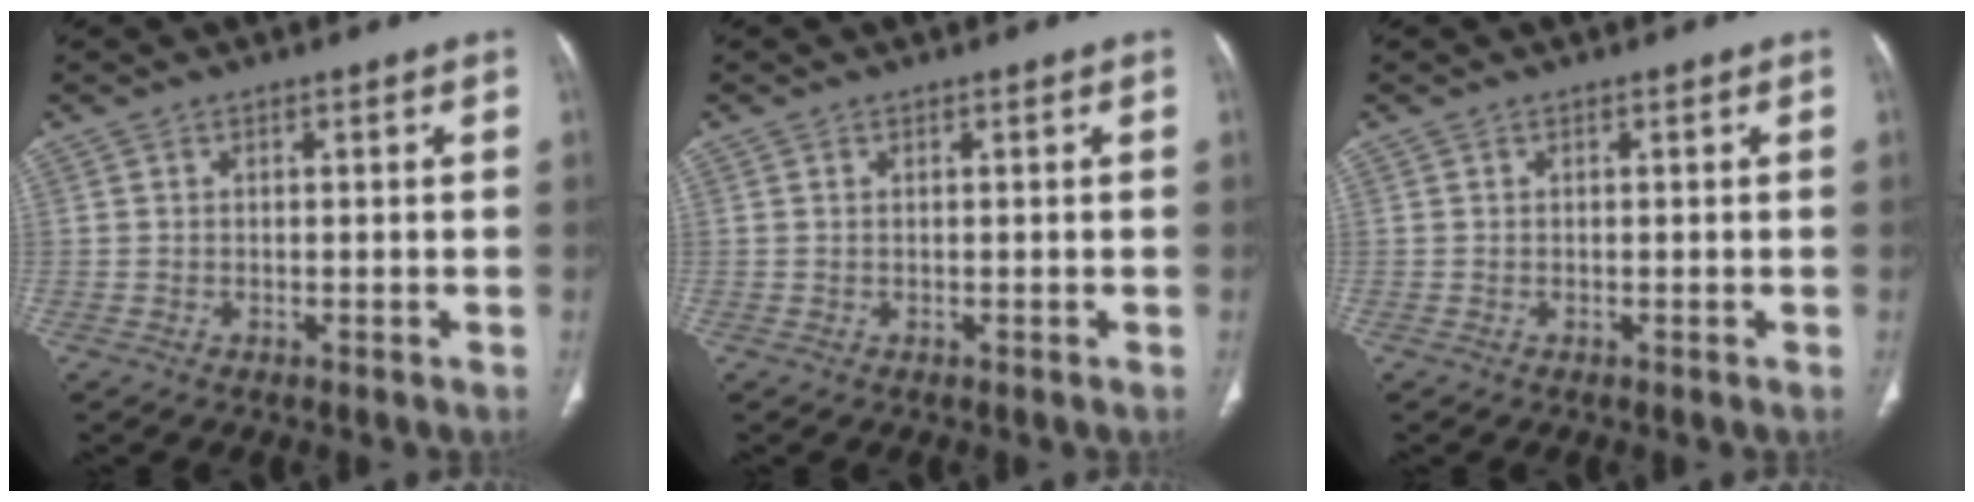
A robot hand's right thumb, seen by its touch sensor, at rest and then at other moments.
{"total": 0.0}
{"total": 0.0}